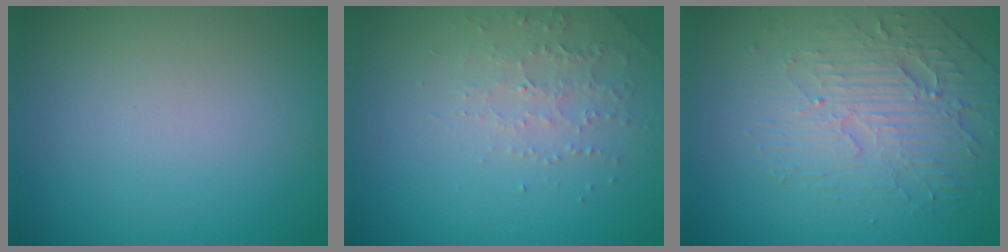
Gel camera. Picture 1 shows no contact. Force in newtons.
{"total": 2.2, "press": 2.1, "slide": 0.6}
{"total": 4.4, "press": 3.9, "slide": 2.2}